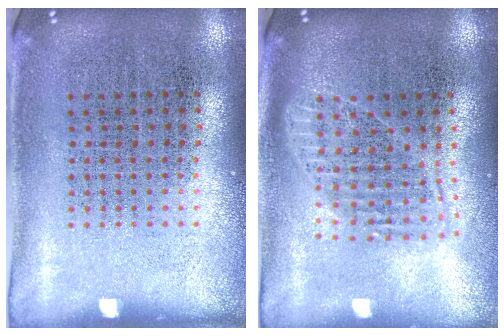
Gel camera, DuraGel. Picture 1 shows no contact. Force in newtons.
{"total": 1.8, "press": 1.5, "slide": 0.9}